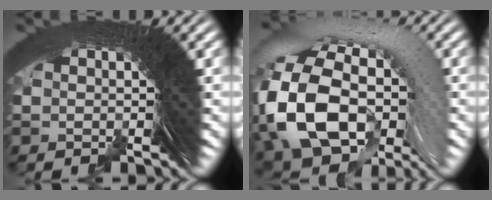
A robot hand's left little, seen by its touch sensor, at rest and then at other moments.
{"total": 15.5, "force": [-0.7, -1.1, -15.4], "torque": [0.131, 0.007, -0.026]}